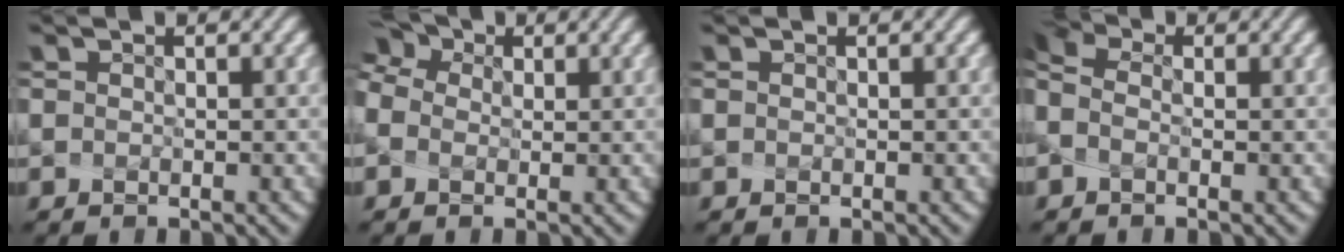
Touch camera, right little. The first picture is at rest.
{"total": 5.0, "force": [0.4, 3.7, 3.4], "torque": [-0.084, 0.022, -0.003]}
{"total": 0.0}
{"total": 3.1, "force": [-0.5, 1.9, 2.5], "torque": [-0.072, 0.008, -0.016]}